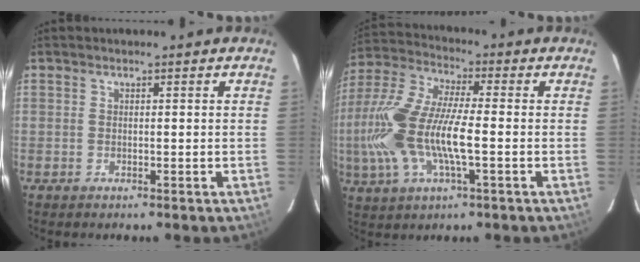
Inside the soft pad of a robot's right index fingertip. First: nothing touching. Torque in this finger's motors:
{"motor_torque": [1.58, -0.56, 1.05, 0.21]}